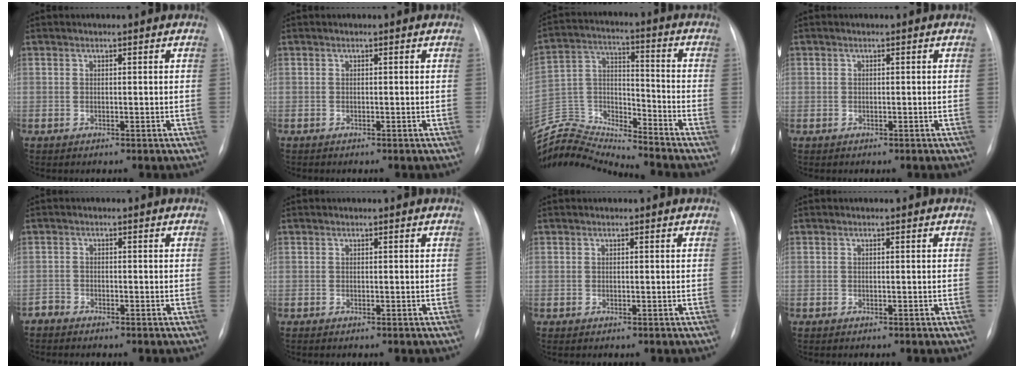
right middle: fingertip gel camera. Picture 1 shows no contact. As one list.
[{"total": 0.0}, {"total": 15.9, "force": [-15.8, -0.3, 1.4], "torque": [-0.033, 0.043, -0.287]}, {"total": 0.9, "force": [-0.3, 0.9, -0.2], "torque": [0.002, 0.006, -0.006]}, {"total": 1.3, "force": [-1.2, 0.3, -0.4], "torque": [0.011, -0.003, -0.026]}, {"total": 0.0}, {"total": 0.0}, {"total": 0.0}]